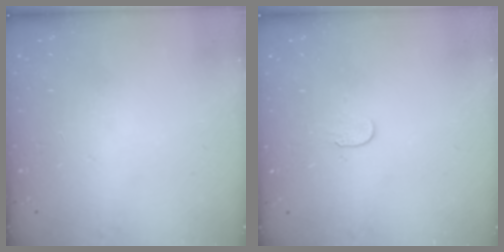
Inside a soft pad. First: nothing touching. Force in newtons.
{"total": 3.9, "press": 3.8, "slide": 0.4}